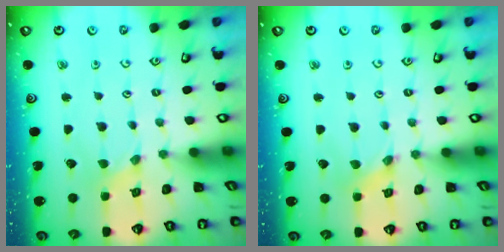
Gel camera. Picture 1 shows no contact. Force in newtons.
{"total": 0.0}